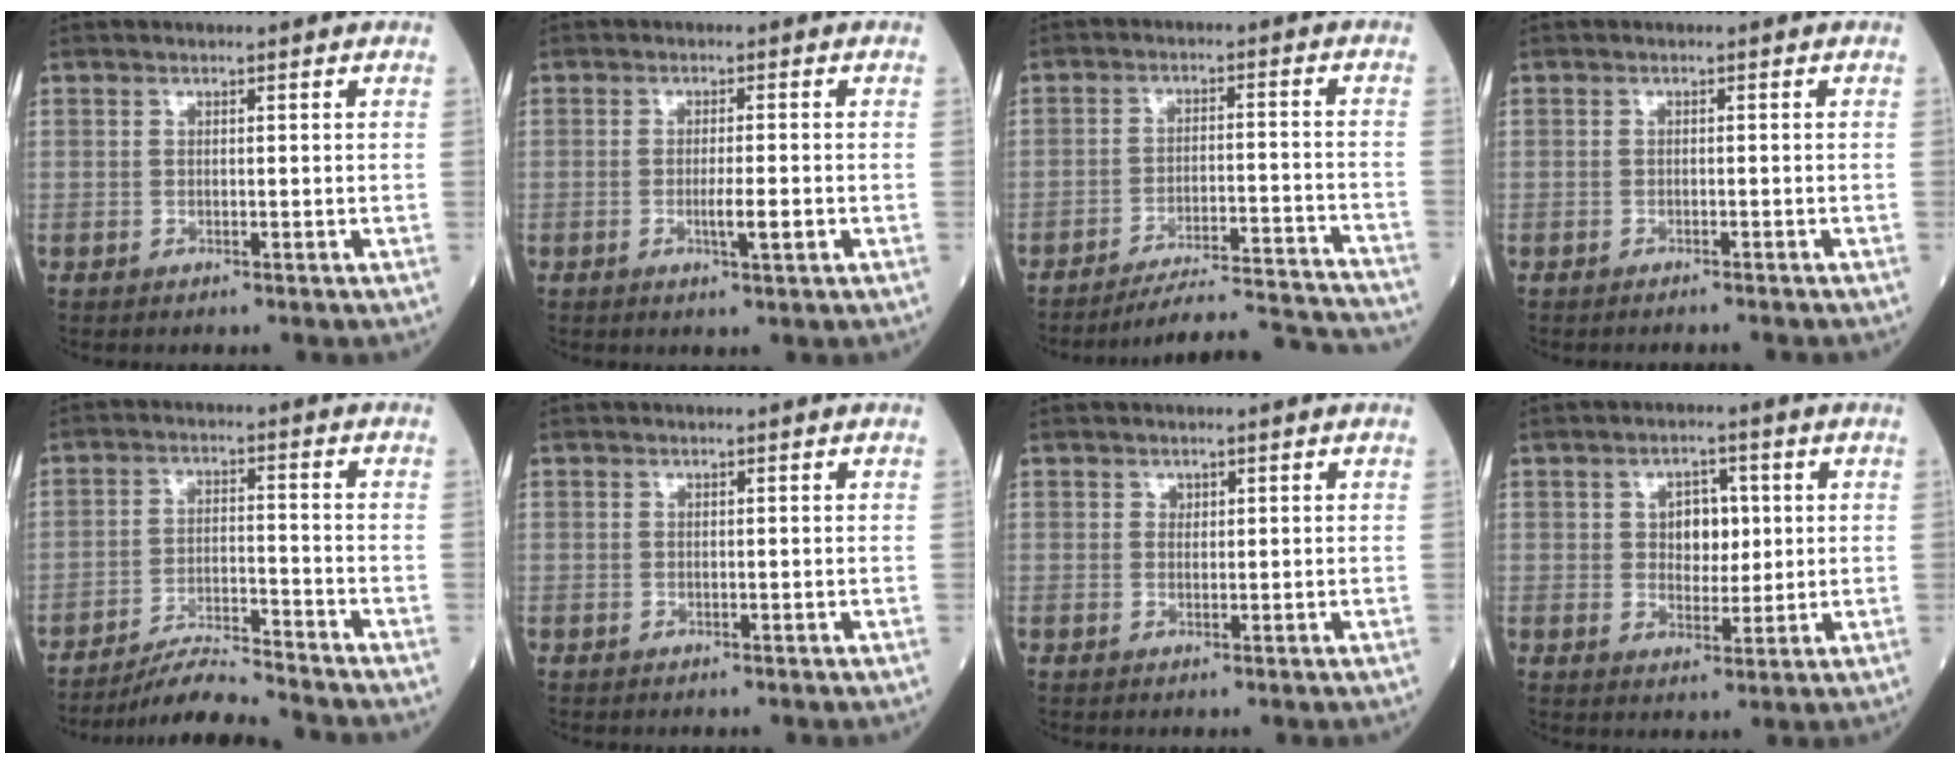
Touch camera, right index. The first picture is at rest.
{"total": 3.2, "force": [-0.9, 0.1, 3.1], "torque": [-0.054, -0.004, -0.014]}
{"total": 17.3, "force": [-17.0, -1.0, 3.2], "torque": [-0.025, 0.000, -0.232]}
{"total": 2.2, "force": [-2.2, -0.2, 0.4], "torque": [-0.003, -0.003, -0.028]}
{"total": 8.2, "force": [-7.9, -1.3, 1.6], "torque": [-0.024, -0.011, -0.145]}
{"total": 0.0}
{"total": 0.7, "force": [0.4, 0.6, 0.2], "torque": [0.004, -0.002, 0.005]}
{"total": 5.0, "force": [1.0, 3.2, 3.7], "torque": [-0.051, 0.008, 0.020]}